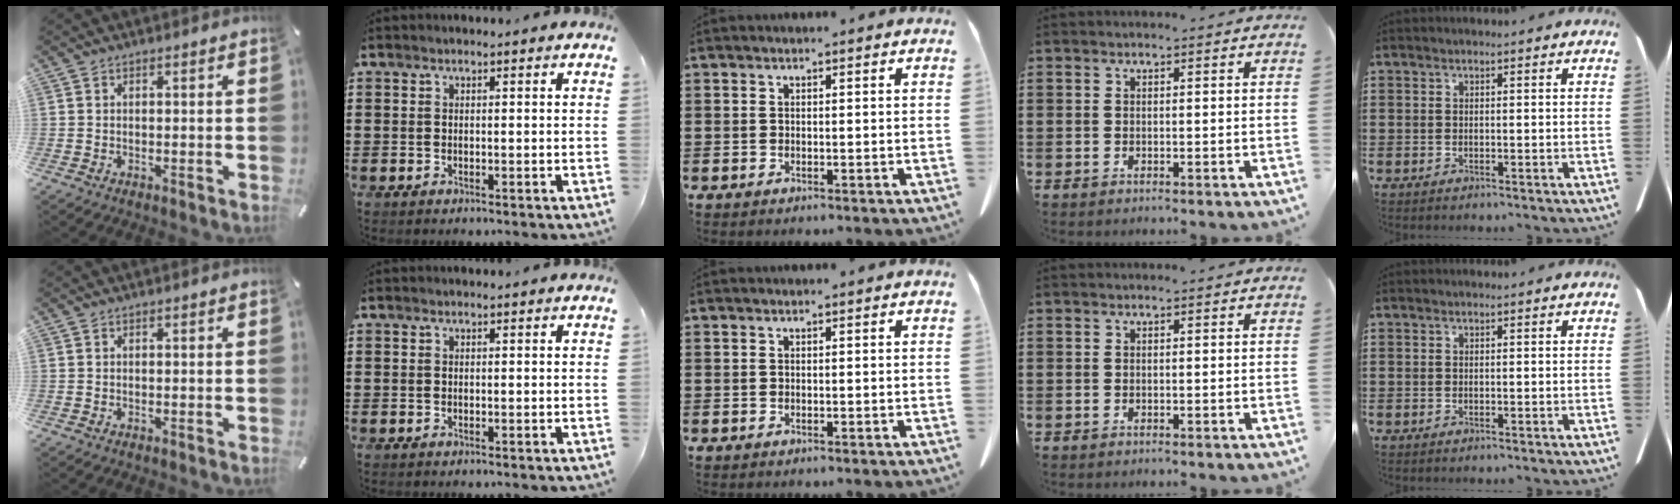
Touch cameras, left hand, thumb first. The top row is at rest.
{}